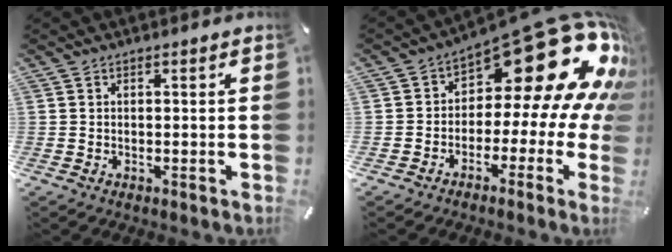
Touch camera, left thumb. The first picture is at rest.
{"total": 24.8, "force": [11.2, 10.9, 19.3], "torque": [-0.246, -0.090, 0.197]}